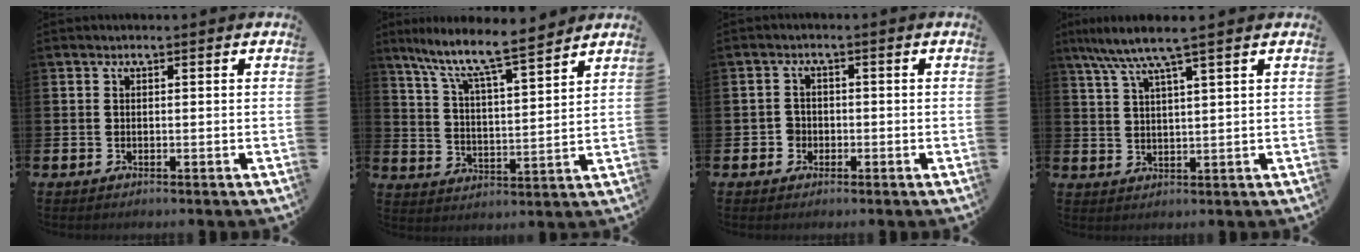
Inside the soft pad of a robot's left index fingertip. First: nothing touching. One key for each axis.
{"total": 8.5, "fx": 7.6, "fy": 0.5, "fz": 3.6, "tx": -0.090, "ty": -0.057, "tz": 0.126}
{"total": 2.0, "fx": -0.9, "fy": 1.8, "fz": 0.1, "tx": -0.005, "ty": 0.005, "tz": -0.022}
{"total": 6.0, "fx": 4.7, "fy": 0.1, "fz": 3.7, "tx": -0.083, "ty": -0.016, "tz": 0.080}